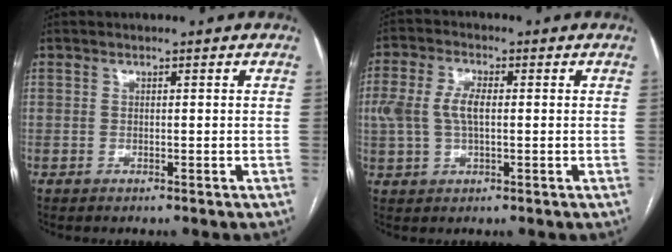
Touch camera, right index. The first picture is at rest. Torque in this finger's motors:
{"motor_torque": [1.31, 0.02, 0.70, 0.16]}